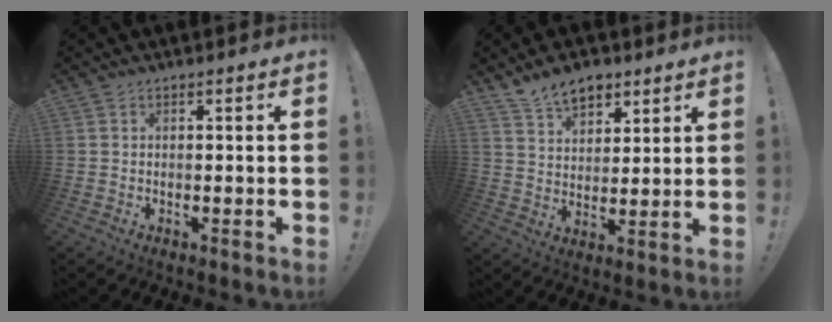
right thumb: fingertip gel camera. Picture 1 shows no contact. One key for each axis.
{"total": 9.3, "fx": 6.6, "fy": 5.4, "fz": 3.8, "tx": -0.065, "ty": -0.032, "tz": 0.126}